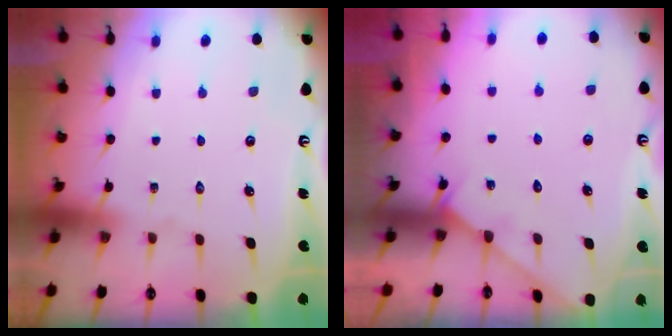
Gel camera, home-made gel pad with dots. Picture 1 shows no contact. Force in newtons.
{"total": 3.7, "press": 3.7, "slide": 0.5}